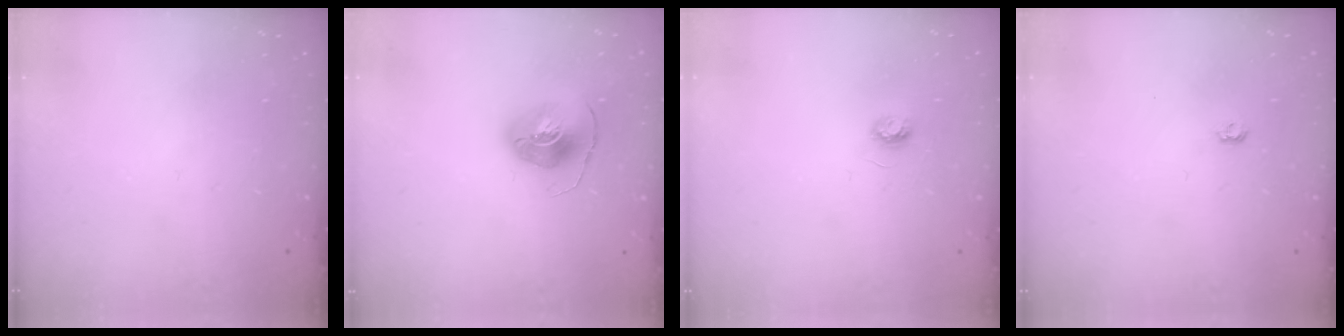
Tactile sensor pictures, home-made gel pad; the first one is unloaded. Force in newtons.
{"total": 8.1, "press": 8.1, "slide": 0.1}
{"total": 3.5, "press": 3.4, "slide": 0.3}
{"total": 3.9, "press": 3.8, "slide": 0.5}